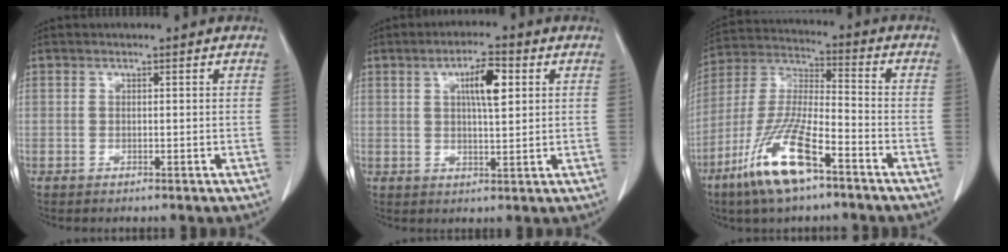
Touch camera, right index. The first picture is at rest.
{"total": 6.2, "force": [2.1, 1.4, 5.7], "torque": [-0.097, 0.006, 0.035]}
{"total": 14.3, "force": [-8.3, 2.6, 11.4], "torque": [-0.241, -0.022, -0.156]}